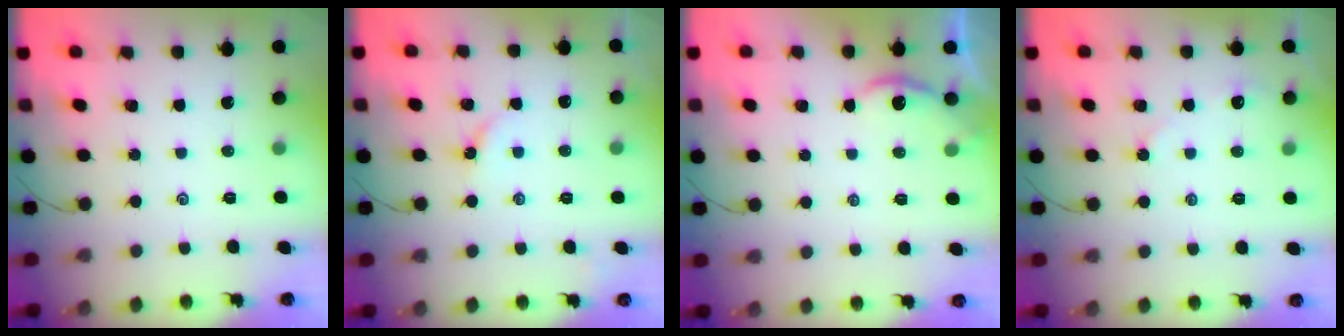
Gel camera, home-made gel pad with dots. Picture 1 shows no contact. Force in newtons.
{"total": 2.9, "press": 2.8, "slide": 0.4}
{"total": 2.9, "press": 2.9, "slide": 0.1}
{"total": 2.9, "press": 2.8, "slide": 0.3}